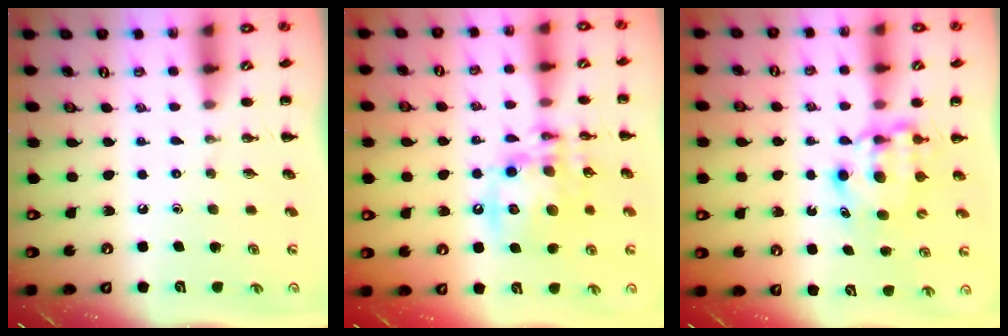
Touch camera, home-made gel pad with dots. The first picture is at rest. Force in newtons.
{"total": 14.9, "press": 14.6, "slide": 3.2}
{"total": 6.6, "press": 6.5, "slide": 1.0}